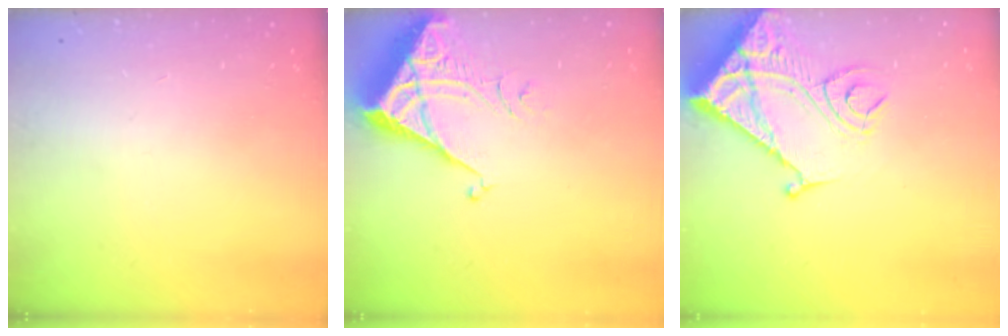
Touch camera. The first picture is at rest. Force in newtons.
{"total": 5.4, "press": 5.4, "slide": 0.7}
{"total": 16.5, "press": 16.4, "slide": 2.0}